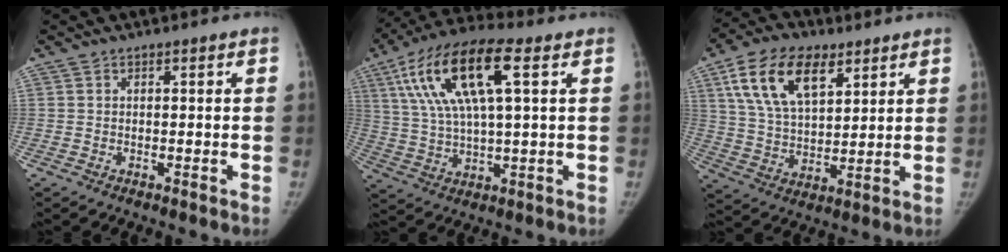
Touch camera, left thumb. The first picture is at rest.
{"total": 18.2, "force": [6.4, 6.0, 16.0], "torque": [-0.316, 0.012, 0.113]}
{"total": 15.8, "force": [7.6, 8.7, 10.8], "torque": [-0.174, -0.020, 0.143]}